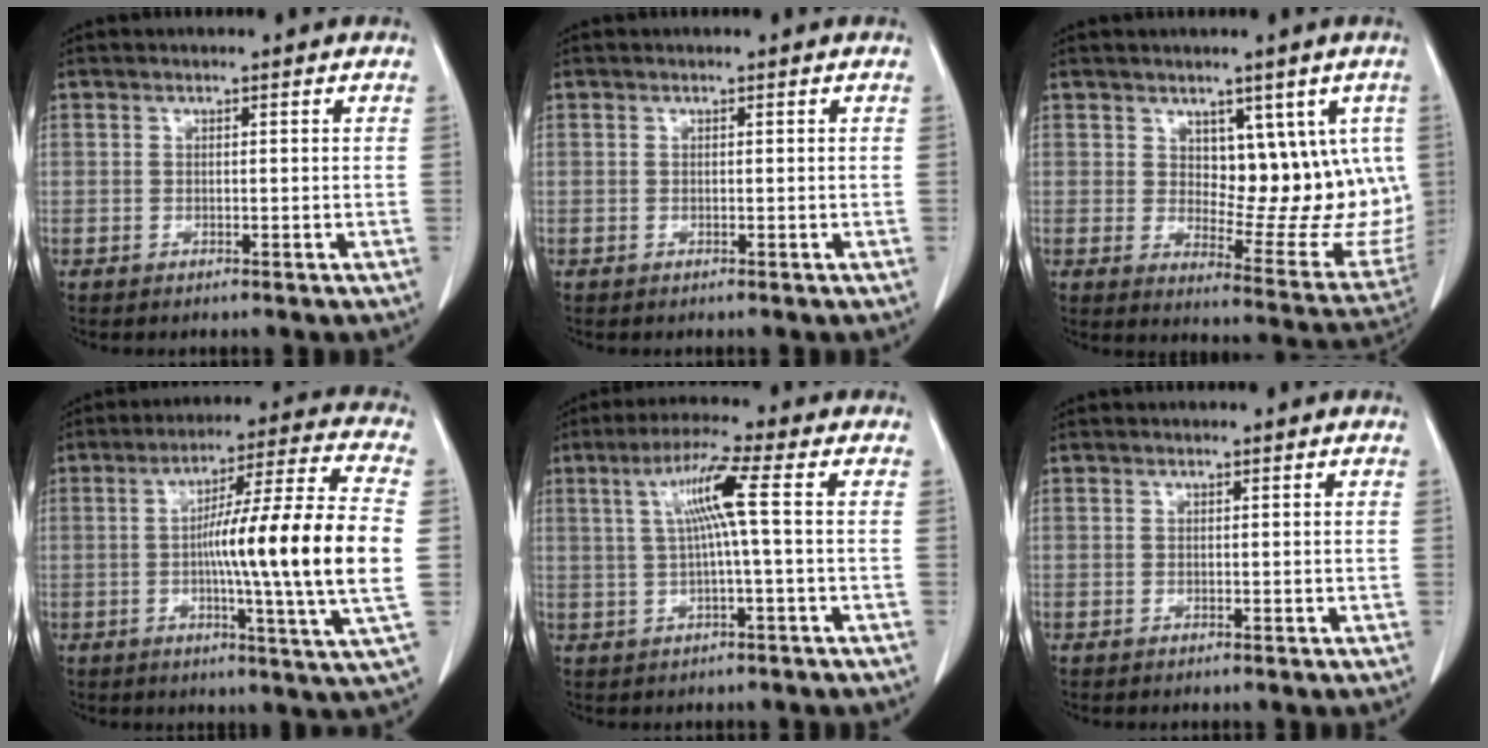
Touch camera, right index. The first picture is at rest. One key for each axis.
{"total": 0.0}
{"total": 13.5, "fx": 3.4, "fy": 7.1, "fz": 10.9, "tx": -0.121, "ty": -0.002, "tz": 0.065}
{"total": 19.2, "fx": -1.2, "fy": -1.3, "fz": 19.1, "tx": -0.292, "ty": -0.001, "tz": -0.033}
{"total": 6.8, "fx": 1.0, "fy": -0.8, "fz": 6.7, "tx": -0.126, "ty": 0.017, "tz": 0.024}
{"total": 0.0}